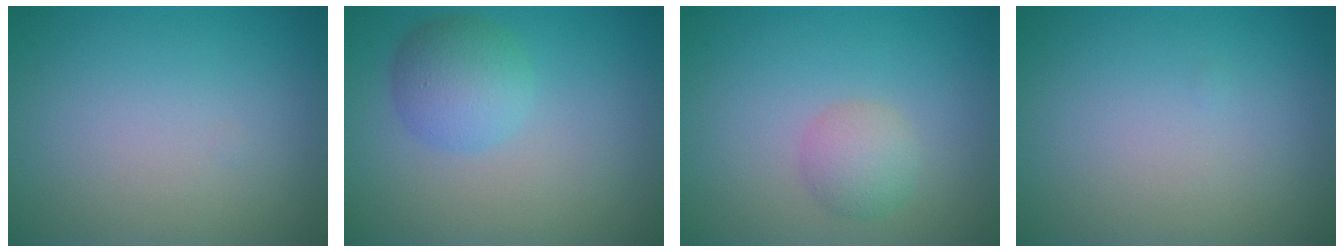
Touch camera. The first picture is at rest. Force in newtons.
{"total": 3.5, "press": 3.5, "slide": 0.1}
{"total": 2.2, "press": 2.2, "slide": 0.0}
{"total": 0.0}